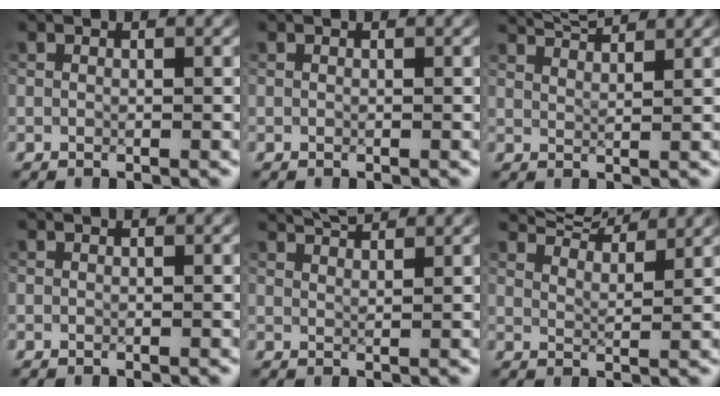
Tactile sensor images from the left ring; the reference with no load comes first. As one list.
[{"total": 0.0}, {"total": 4.2, "force": [3.8, 0.5, 1.5], "torque": [-0.016, 0.009, 0.052]}, {"total": 0.0}, {"total": 3.2, "force": [3.0, 0.4, 1.2], "torque": [-0.009, 0.007, 0.041]}, {"total": 5.4, "force": [5.1, 0.7, 1.7], "torque": [-0.026, 0.006, 0.070]}]